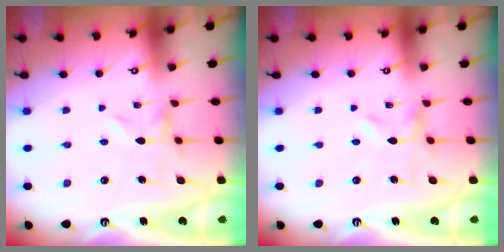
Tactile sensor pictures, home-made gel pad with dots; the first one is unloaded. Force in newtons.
{"total": 0.0}